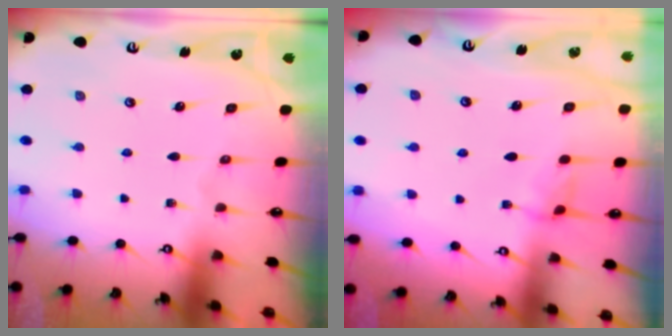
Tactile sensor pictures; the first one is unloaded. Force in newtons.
{"total": 2.7, "press": 2.7, "slide": 0.2}